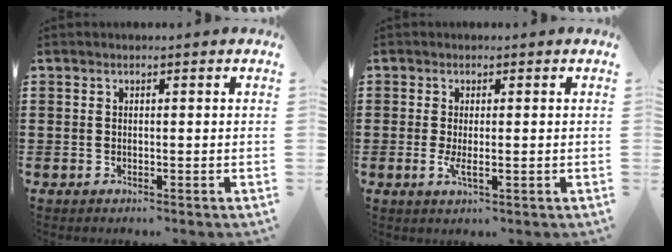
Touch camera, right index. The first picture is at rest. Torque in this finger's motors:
{"motor_torque": [0.10, 0.09, 0.21, 0.01]}